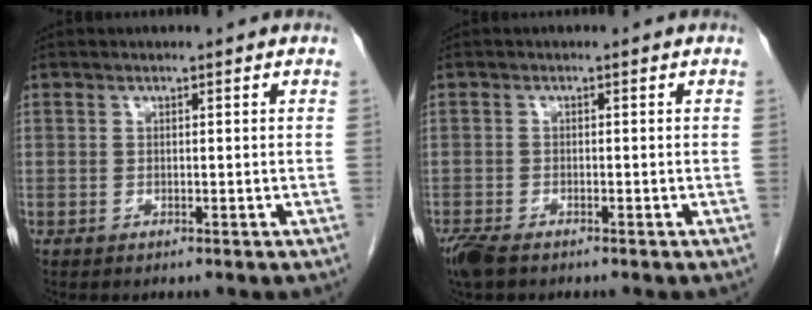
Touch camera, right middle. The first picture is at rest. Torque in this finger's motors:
{"motor_torque": [0.33, -0.26, 0.13, 0.07]}